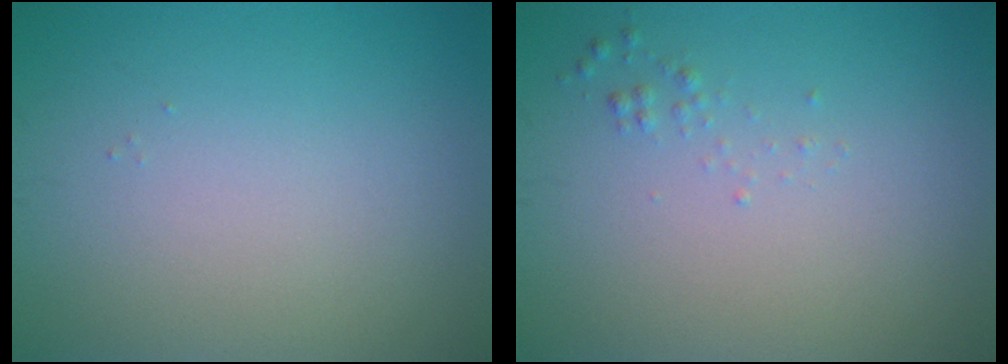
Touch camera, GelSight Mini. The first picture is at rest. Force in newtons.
{"total": 0.6, "press": 0.6, "slide": 0.0}